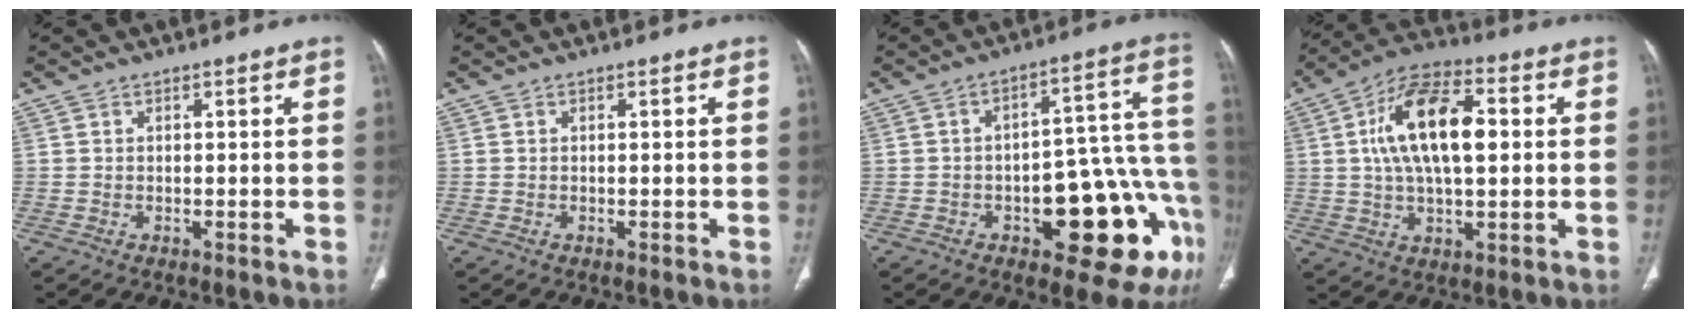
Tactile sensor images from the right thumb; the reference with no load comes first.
{"total": 0.0}
{"total": 20.1, "force": [-7.9, 8.5, 16.4], "torque": [-0.134, 0.066, -0.089]}
{"total": 16.3, "force": [2.5, 7.9, 14.1], "torque": [-0.243, 0.016, 0.037]}